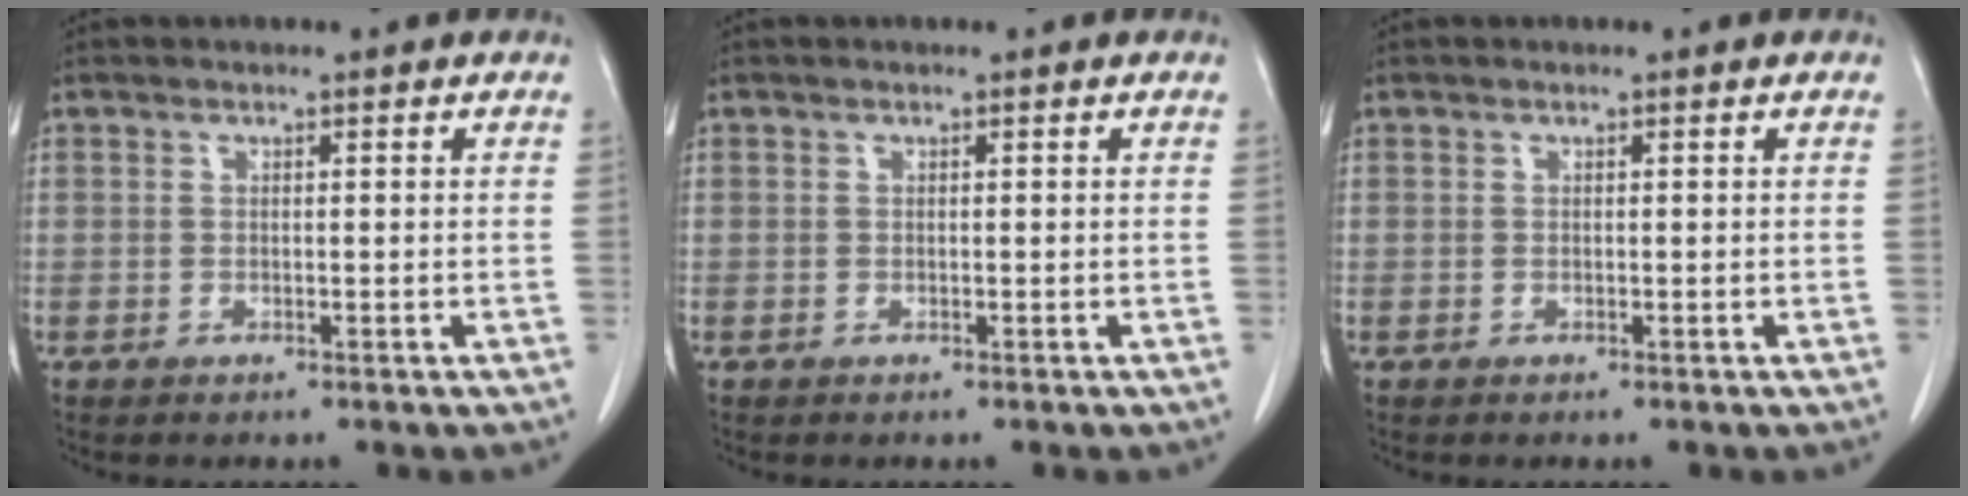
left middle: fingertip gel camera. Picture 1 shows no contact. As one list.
[{"total": 0.0}, {"total": 0.0}]